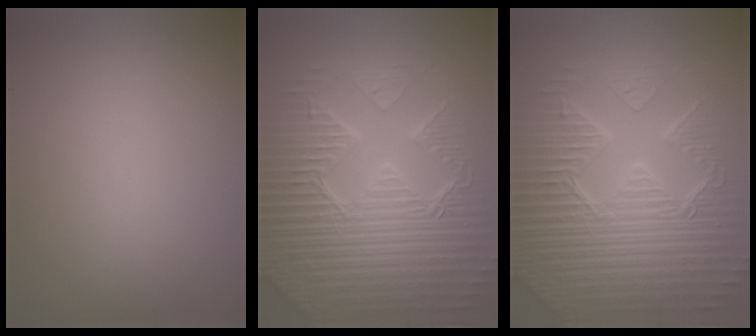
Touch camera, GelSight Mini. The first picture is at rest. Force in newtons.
{"total": 9.5, "press": 6.5, "slide": 7.0}
{"total": 9.5, "press": 6.5, "slide": 7.0}